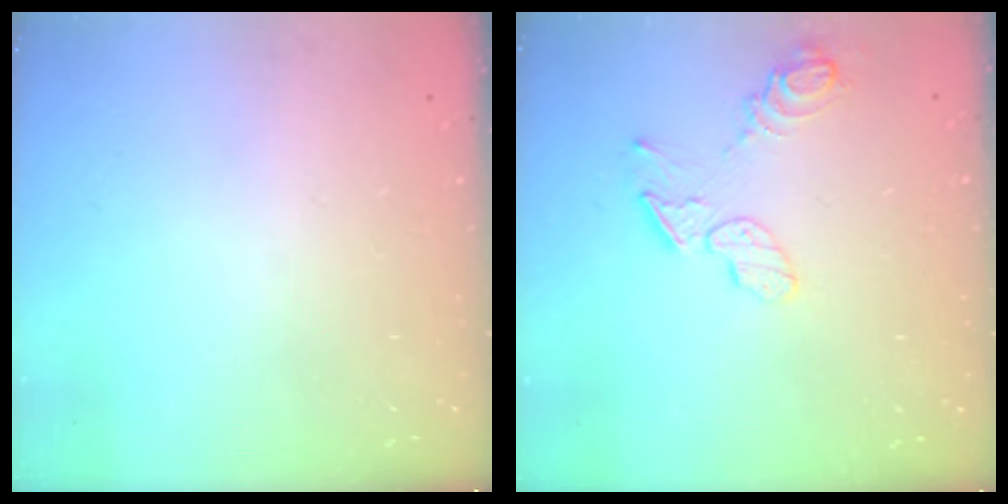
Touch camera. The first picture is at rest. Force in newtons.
{"total": 14.0, "press": 10.1, "slide": 9.7}